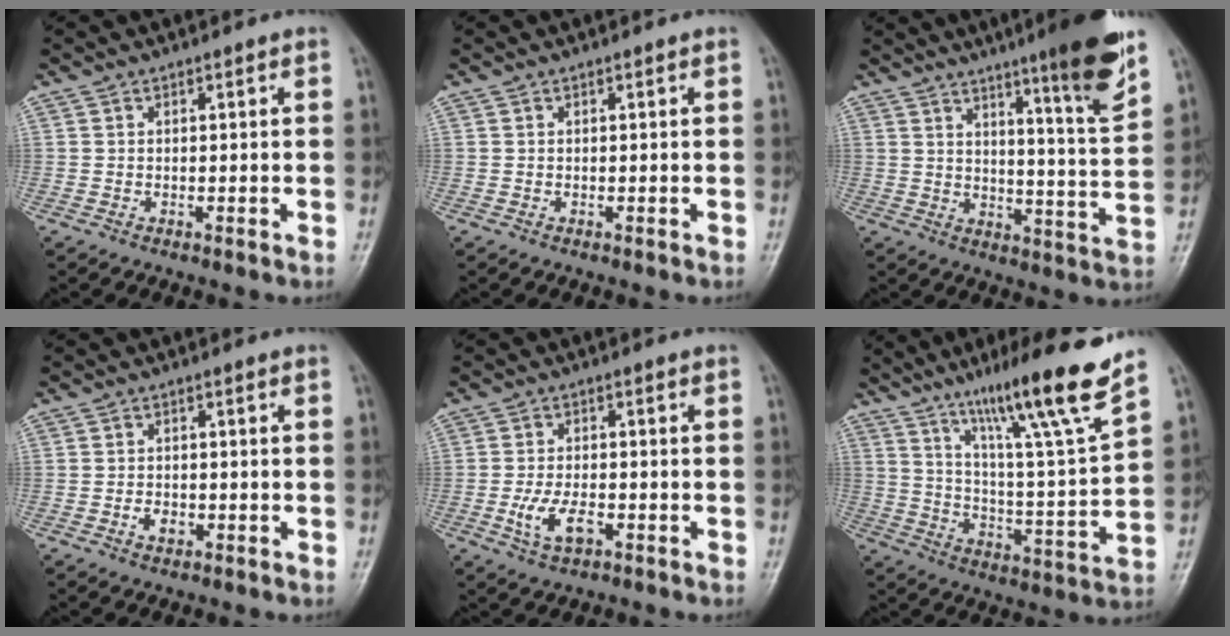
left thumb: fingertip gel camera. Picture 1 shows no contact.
{"total": 0.0}
{"total": 14.4, "force": [9.0, 0.9, 11.2], "torque": [-0.146, -0.055, 0.132]}
{"total": 2.4, "force": [-0.9, 1.7, 1.5], "torque": [-0.020, 0.005, -0.015]}
{"total": 5.9, "force": [-2.1, 3.0, 4.6], "torque": [-0.091, 0.008, -0.037]}
{"total": 19.1, "force": [13.5, 0.0, 13.5], "torque": [-0.191, -0.074, 0.219]}